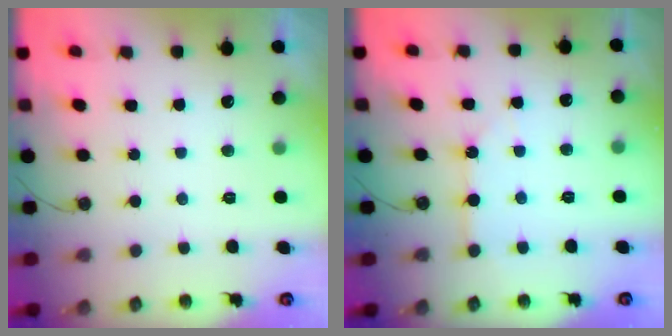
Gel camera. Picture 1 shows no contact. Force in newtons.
{"total": 4.2, "press": 4.2, "slide": 0.5}